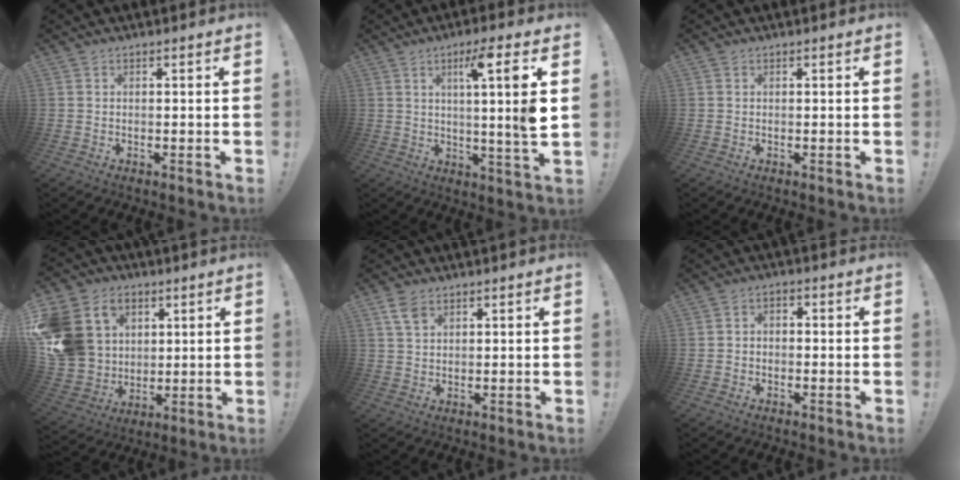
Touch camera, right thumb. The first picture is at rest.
{"total": 11.6, "force": [2.5, -0.7, 11.3], "torque": [-0.166, -0.011, 0.019]}
{"total": 0.0}
{"total": 18.1, "force": [5.3, 15.2, 8.2], "torque": [-0.157, -0.013, 0.122]}
{"total": 4.6, "force": [2.7, 2.4, 2.8], "torque": [-0.042, -0.009, 0.050]}
{"total": 2.6, "force": [-1.8, 1.6, 1.0], "torque": [-0.020, 0.013, -0.031]}